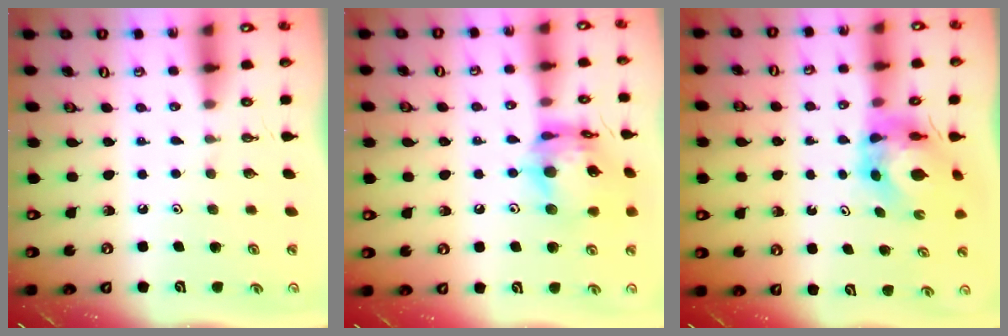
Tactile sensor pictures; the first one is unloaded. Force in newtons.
{"total": 16.0, "press": 15.9, "slide": 1.8}
{"total": 7.5, "press": 7.5, "slide": 0.7}